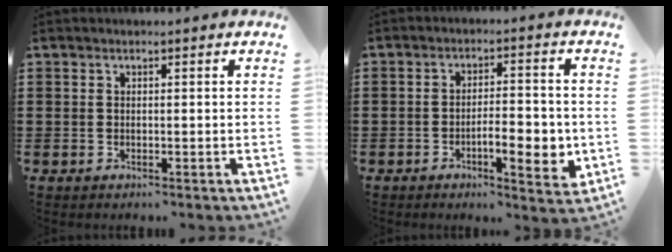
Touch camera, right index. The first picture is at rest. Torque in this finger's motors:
{"motor_torque": [0.28, -0.19, 0.42, 0.11]}